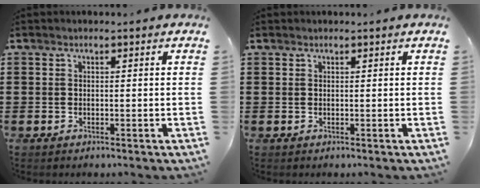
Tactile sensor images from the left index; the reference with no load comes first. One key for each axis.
{"total": 0.0}